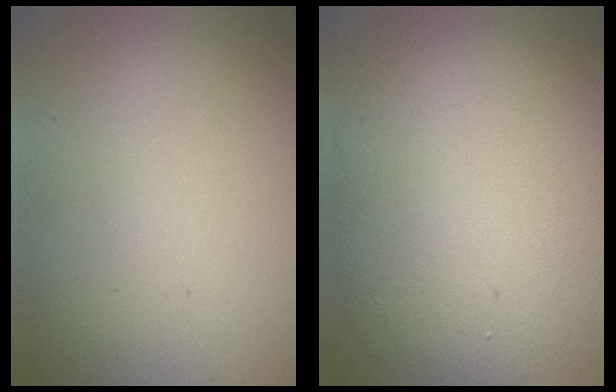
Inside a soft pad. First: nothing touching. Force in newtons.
{"total": 12.1, "press": 12.1, "slide": 0.6}